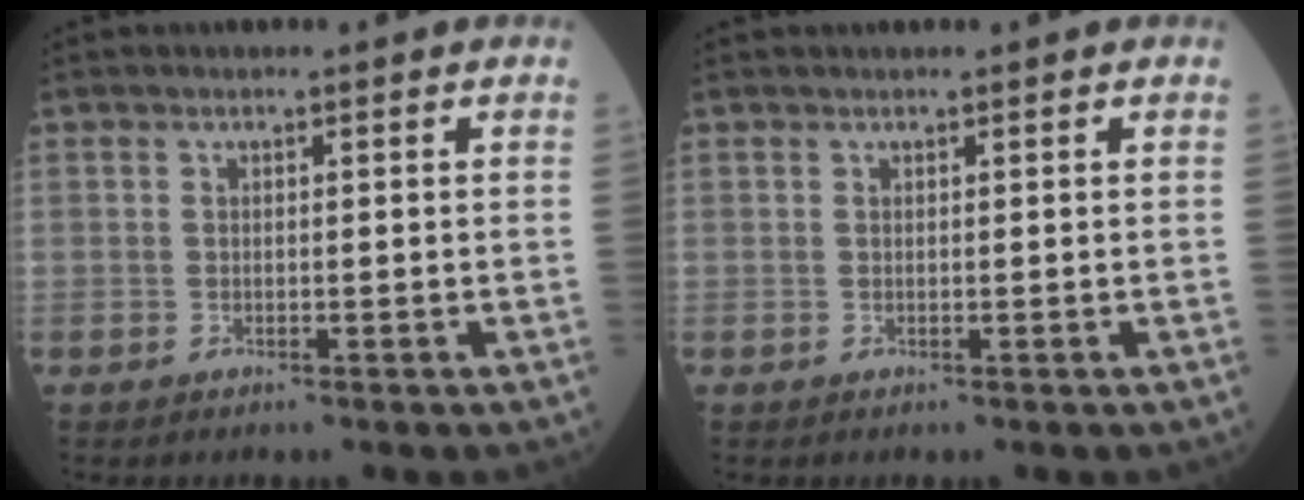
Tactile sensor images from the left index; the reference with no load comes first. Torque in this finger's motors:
{"motor_torque": [-0.75, 0.38, -0.12, 0.00]}